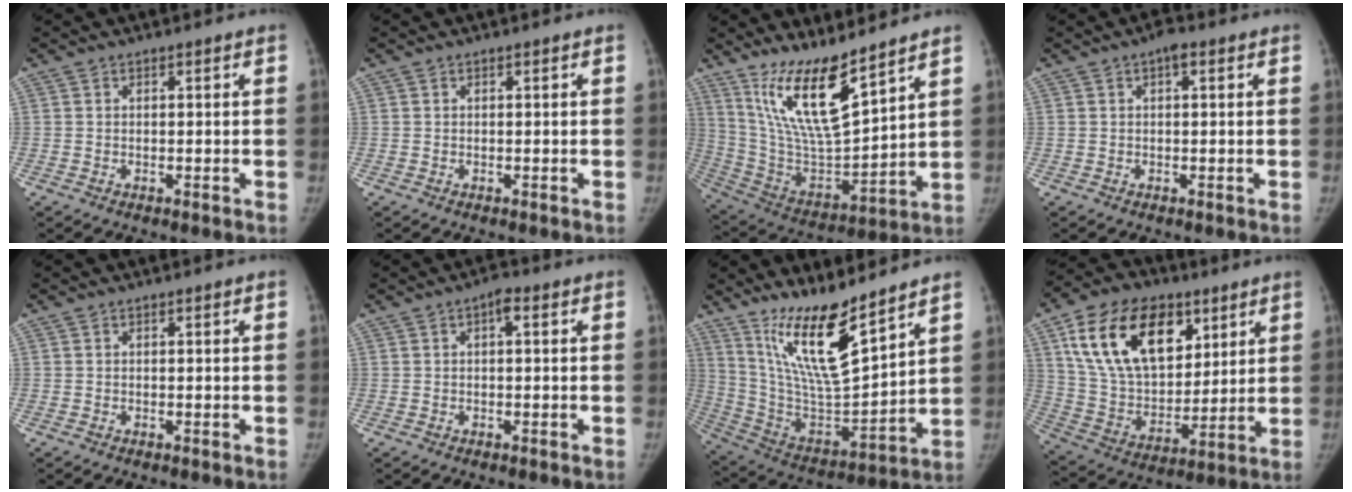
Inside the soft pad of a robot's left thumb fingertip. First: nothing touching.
{"total": 0.0}
{"total": 16.8, "force": [11.6, 3.8, 11.6], "torque": [-0.193, -0.074, 0.236]}
{"total": 2.3, "force": [0.9, 1.0, 1.8], "torque": [-0.023, 0.004, 0.010]}
{"total": 0.0}
{"total": 2.0, "force": [0.5, 0.9, 1.7], "torque": [-0.024, 0.004, 0.002]}
{"total": 17.6, "force": [12.5, 3.5, 11.9], "torque": [-0.189, -0.083, 0.247]}
{"total": 24.2, "force": [10.9, 14.9, 15.7], "torque": [-0.253, -0.023, 0.195]}